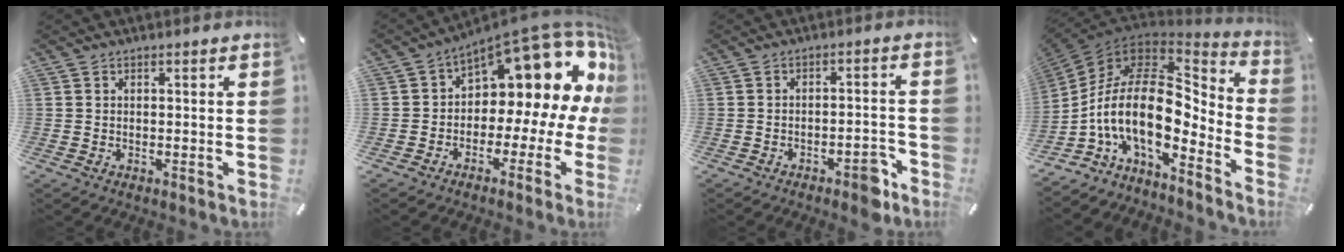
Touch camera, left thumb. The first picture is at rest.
{"total": 15.0, "force": [8.6, 8.0, 9.3], "torque": [-0.110, -0.082, 0.136]}
{"total": 6.0, "force": [-4.1, 2.2, 3.8], "torque": [-0.055, 0.025, -0.068]}
{"total": 21.1, "force": [-3.4, 10.9, 17.8], "torque": [-0.380, -0.022, -0.066]}